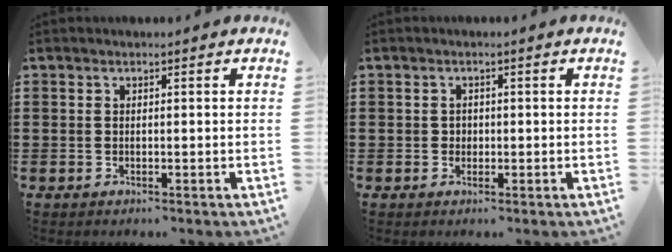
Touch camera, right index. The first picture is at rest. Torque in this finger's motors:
{"motor_torque": [0.14, 0.12, 0.06, 0.00]}